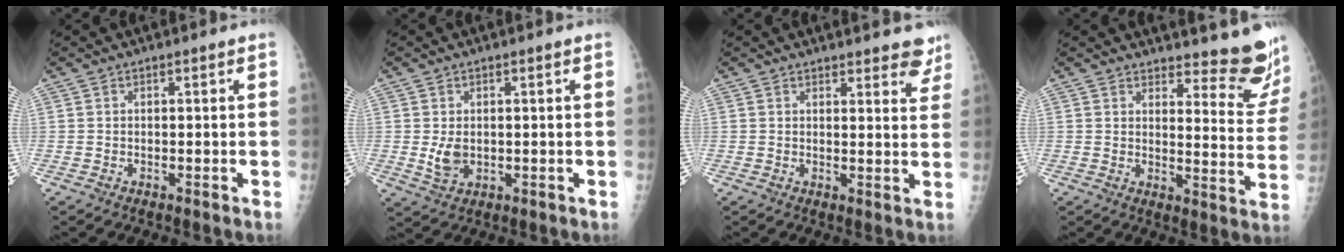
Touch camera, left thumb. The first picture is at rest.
{"total": 3.8, "force": [0.2, 2.6, 2.7], "torque": [-0.044, -0.009, 0.012]}
{"total": 6.5, "force": [5.6, 2.2, 2.6], "torque": [0.005, -0.029, 0.055]}
{"total": 13.2, "force": [12.1, 3.1, 4.3], "torque": [-0.018, -0.125, 0.130]}